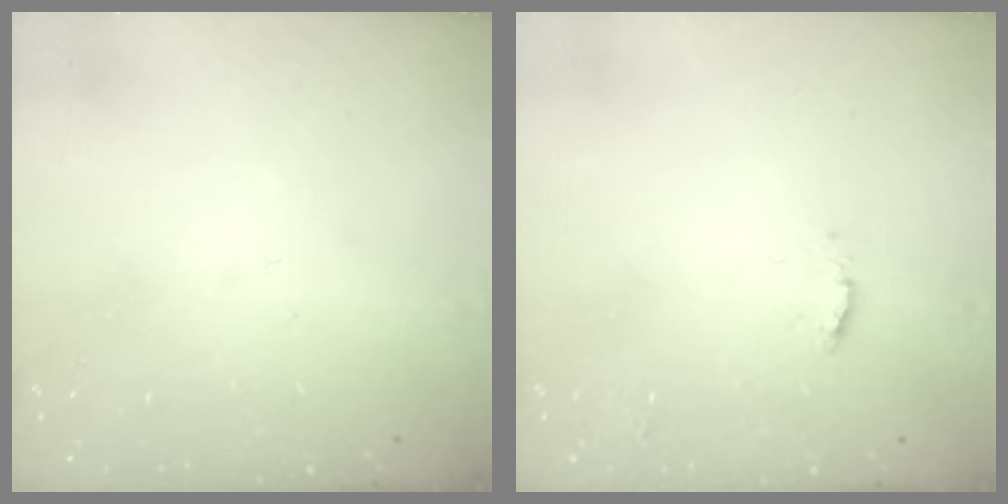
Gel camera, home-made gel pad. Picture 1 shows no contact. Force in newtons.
{"total": 4.4, "press": 4.4, "slide": 0.3}